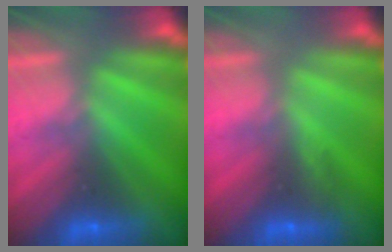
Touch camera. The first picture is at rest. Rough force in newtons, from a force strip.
{"total": 2.8}